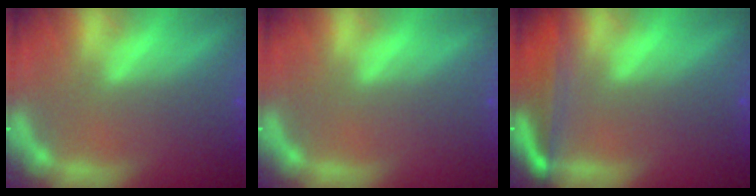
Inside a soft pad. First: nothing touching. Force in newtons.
{"total": 0.0}
{"total": 5.0}